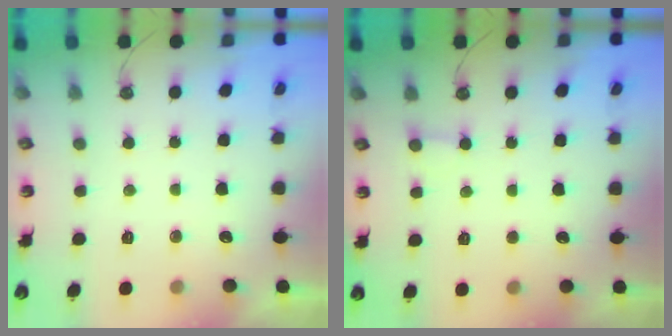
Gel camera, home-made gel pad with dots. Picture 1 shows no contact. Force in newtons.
{"total": 2.3, "press": 2.3, "slide": 0.2}